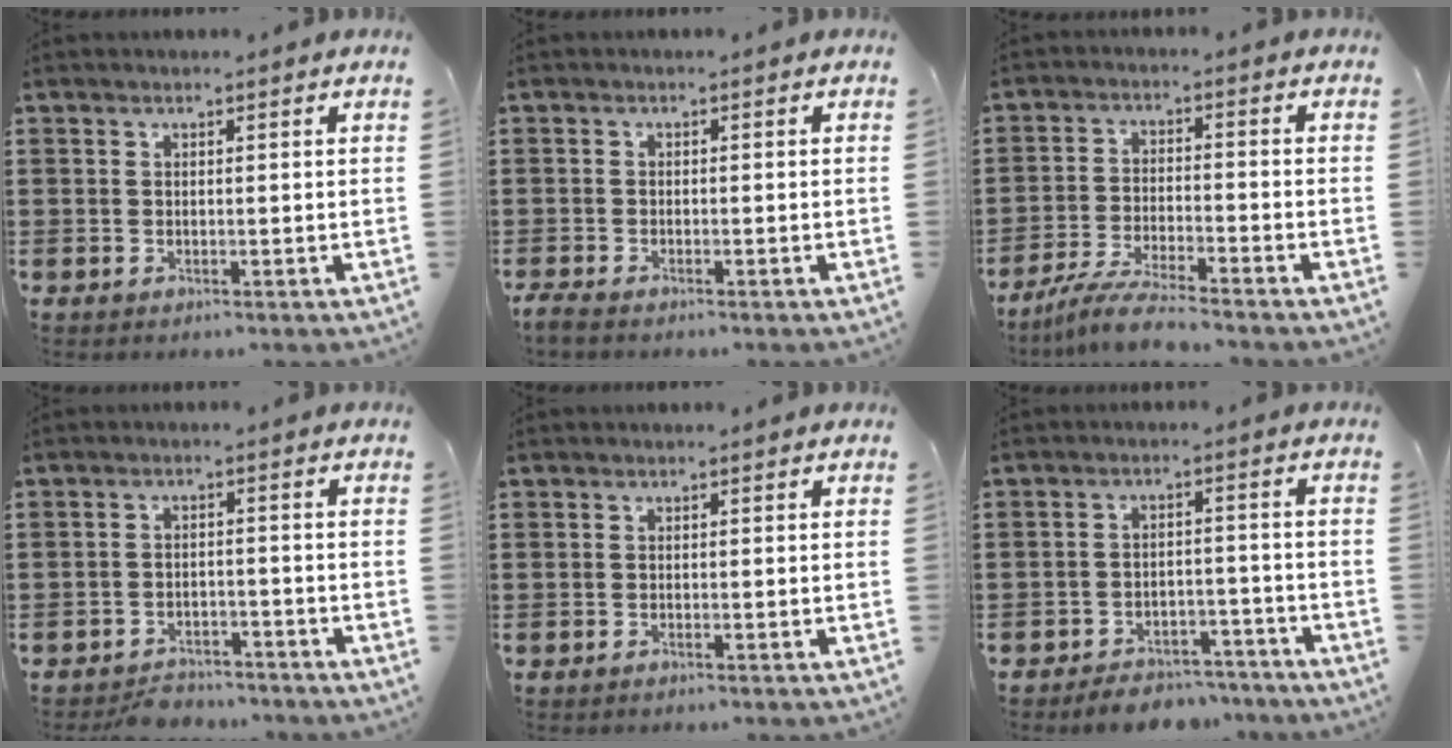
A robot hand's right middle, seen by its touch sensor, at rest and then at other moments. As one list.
[{"total": 1.2, "force": [-1.0, 0.1, 0.6], "torque": [-0.019, -0.005, -0.022]}, {"total": 5.9, "force": [-5.3, 0.0, 2.7], "torque": [-0.063, -0.015, -0.103]}, {"total": 3.0, "force": [-2.9, 0.7, 0.1], "torque": [-0.009, 0.002, -0.061]}, {"total": 0.0}, {"total": 4.6, "force": [-4.5, 0.9, 0.3], "torque": [-0.007, 0.012, -0.094]}]